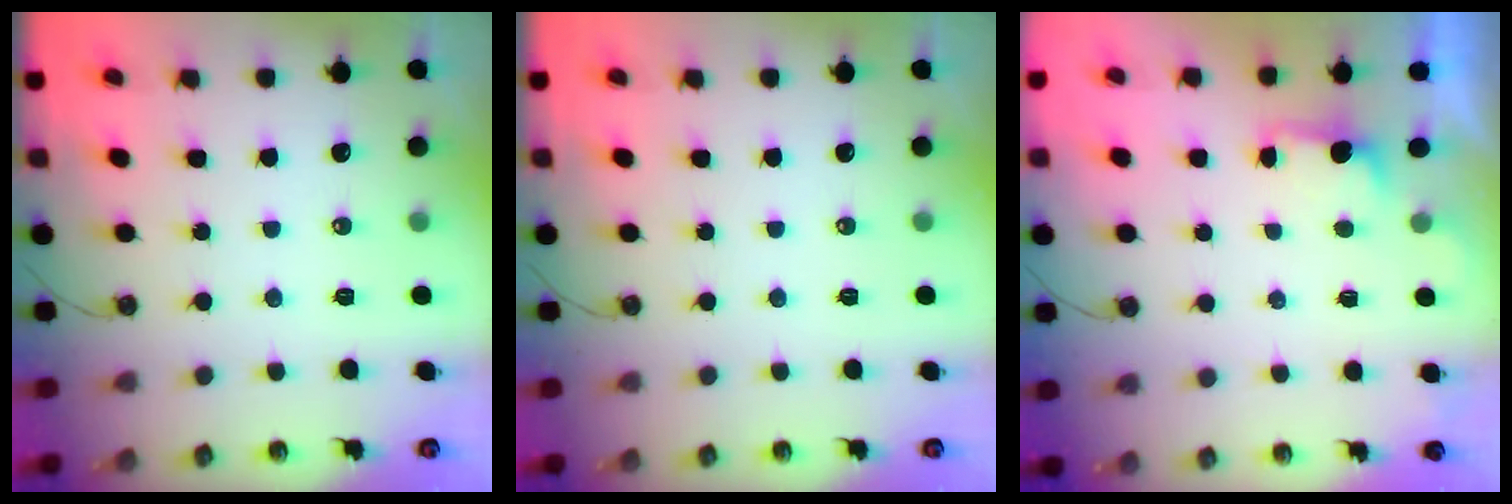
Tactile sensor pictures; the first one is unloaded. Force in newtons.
{"total": 0.0}
{"total": 1.6, "press": 1.4, "slide": 0.8}